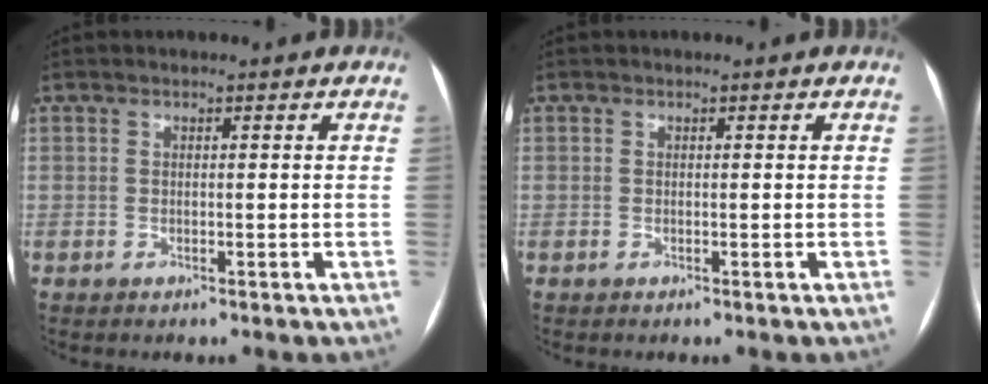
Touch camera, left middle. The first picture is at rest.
{"total": 0.0}